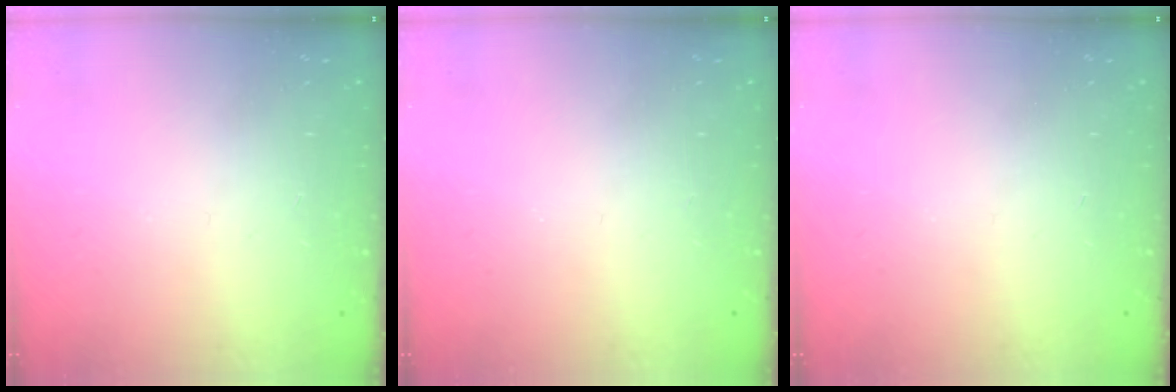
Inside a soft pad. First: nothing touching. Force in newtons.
{"total": 0.0}
{"total": 0.0}